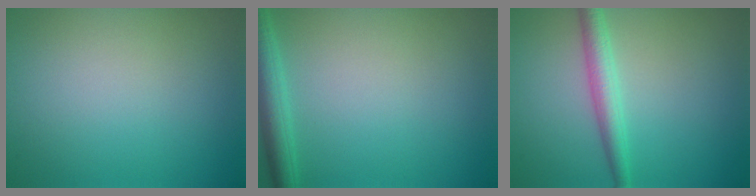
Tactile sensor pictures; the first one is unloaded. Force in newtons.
{"total": 3.0, "press": 3.0, "slide": 0.2}
{"total": 2.9, "press": 2.9, "slide": 0.1}